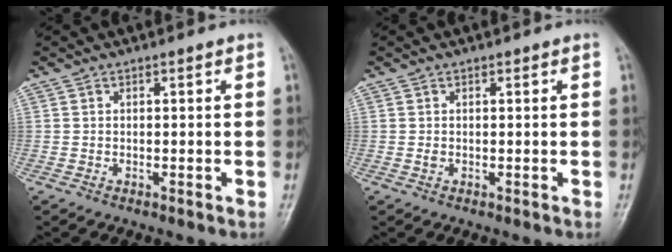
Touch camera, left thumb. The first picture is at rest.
{"total": 0.6, "force": [0.1, 0.5, 0.3], "torque": [-0.003, 0.000, 0.002]}